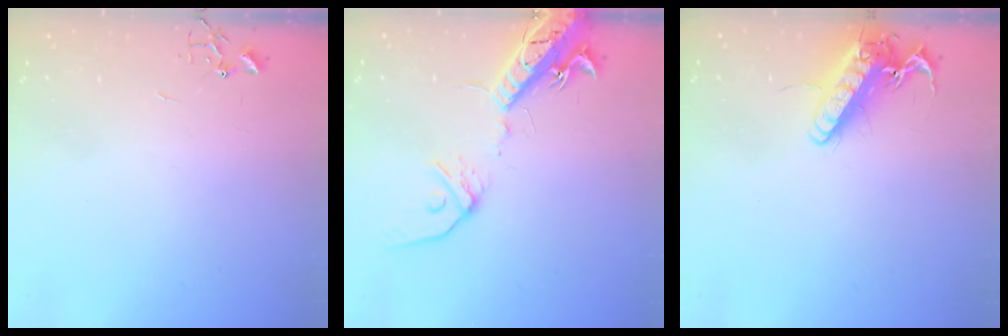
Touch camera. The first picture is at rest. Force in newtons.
{"total": 16.6, "press": 16.3, "slide": 3.5}
{"total": 16.5, "press": 16.3, "slide": 2.7}